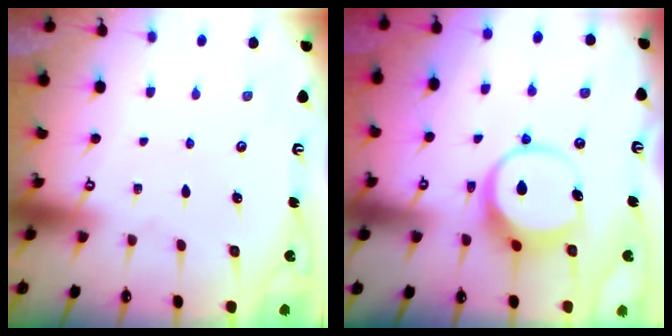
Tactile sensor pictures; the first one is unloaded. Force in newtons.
{"total": 8.6, "press": 8.6, "slide": 0.6}